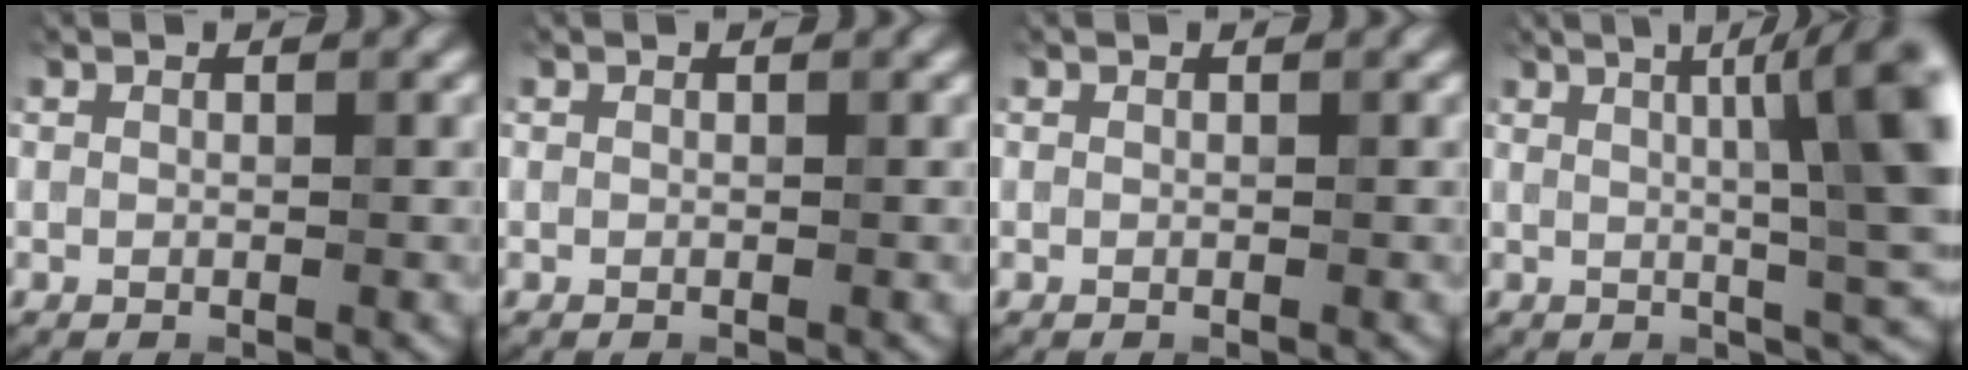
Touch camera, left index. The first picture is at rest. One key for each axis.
{"total": 0.0}
{"total": 0.0}
{"total": 9.3, "fx": 1.6, "fy": 1.8, "fz": 9.0, "tx": -0.105, "ty": 0.019, "tz": 0.026}